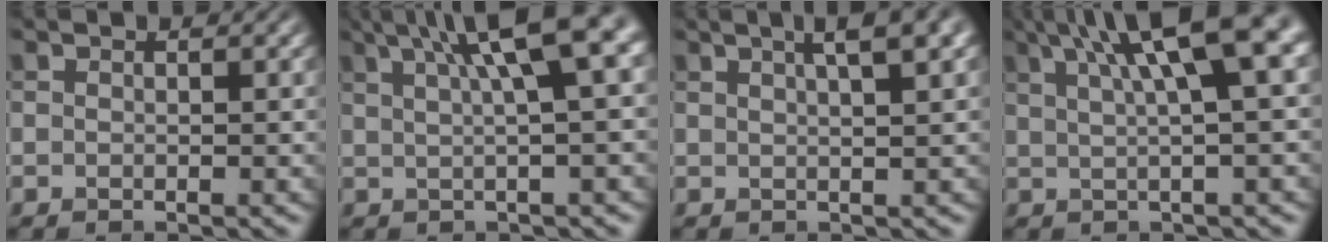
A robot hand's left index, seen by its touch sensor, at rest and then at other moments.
{"total": 9.5, "force": [3.9, 2.6, 8.3], "torque": [-0.082, 0.033, 0.051]}
{"total": 5.3, "force": [2.9, 1.7, 4.0], "torque": [-0.032, 0.023, 0.014]}
{"total": 10.7, "force": [4.4, 2.9, 9.3], "torque": [-0.105, 0.031, 0.061]}